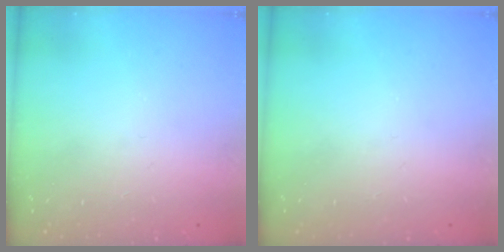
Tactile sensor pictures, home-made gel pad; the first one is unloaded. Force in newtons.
{"total": 0.0}